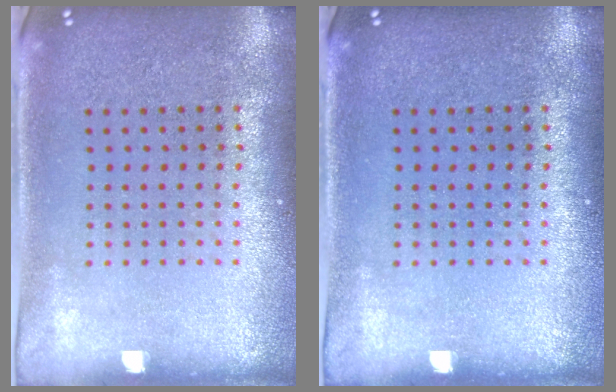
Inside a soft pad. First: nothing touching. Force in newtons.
{"total": 0.0}